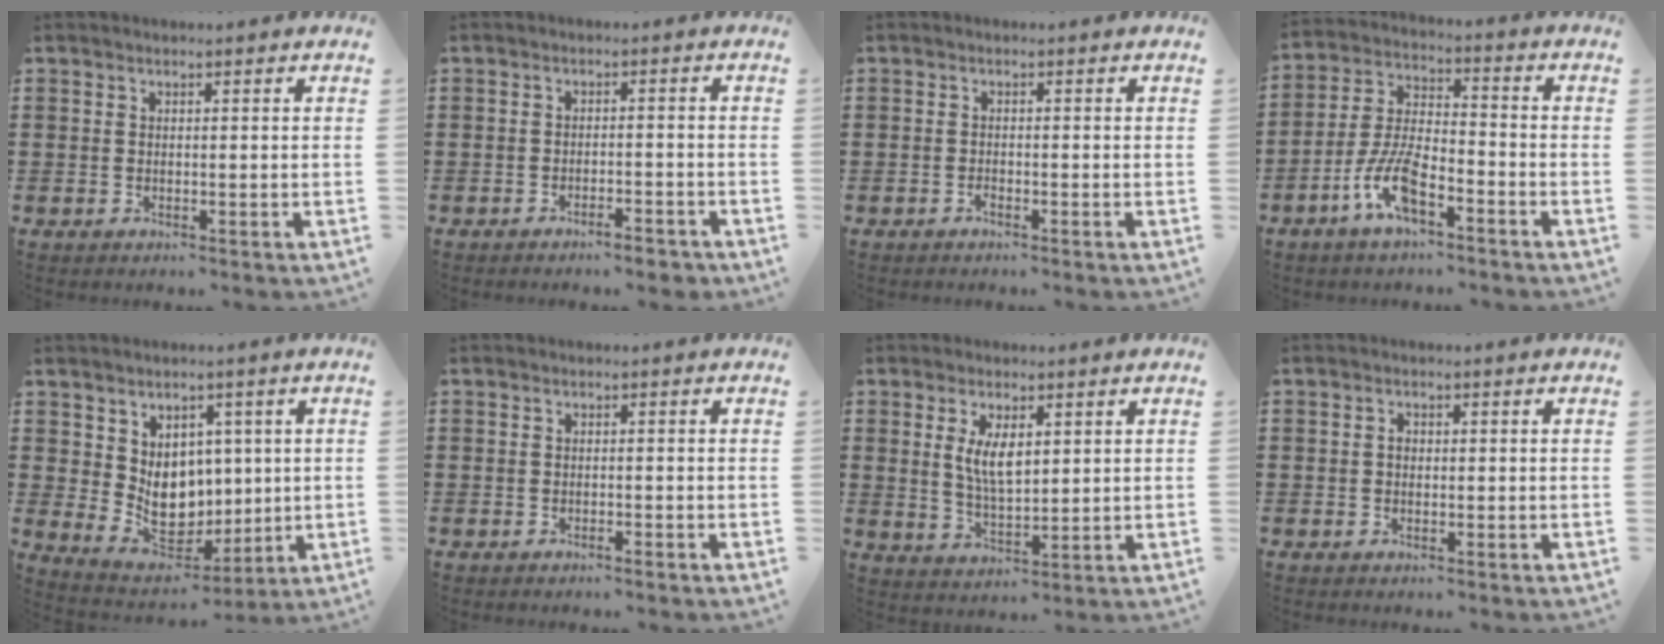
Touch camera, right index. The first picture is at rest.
{"total": 2.9, "force": [-2.5, 0.2, 1.4], "torque": [-0.026, -0.001, -0.047]}
{"total": 0.8, "force": [-0.7, 0.1, 0.4], "torque": [-0.010, -0.003, -0.014]}
{"total": 8.3, "force": [-4.8, 2.9, 6.1], "torque": [-0.146, -0.003, -0.093]}
{"total": 7.6, "force": [1.5, 6.5, 3.7], "torque": [-0.074, -0.007, 0.033]}
{"total": 0.8, "force": [-0.7, 0.0, 0.4], "torque": [-0.010, -0.004, -0.013]}
{"total": 5.2, "force": [1.5, 2.2, 4.5], "torque": [-0.086, 0.002, 0.024]}
{"total": 1.1, "force": [-0.1, 0.7, 0.8], "torque": [-0.016, 0.002, -0.002]}